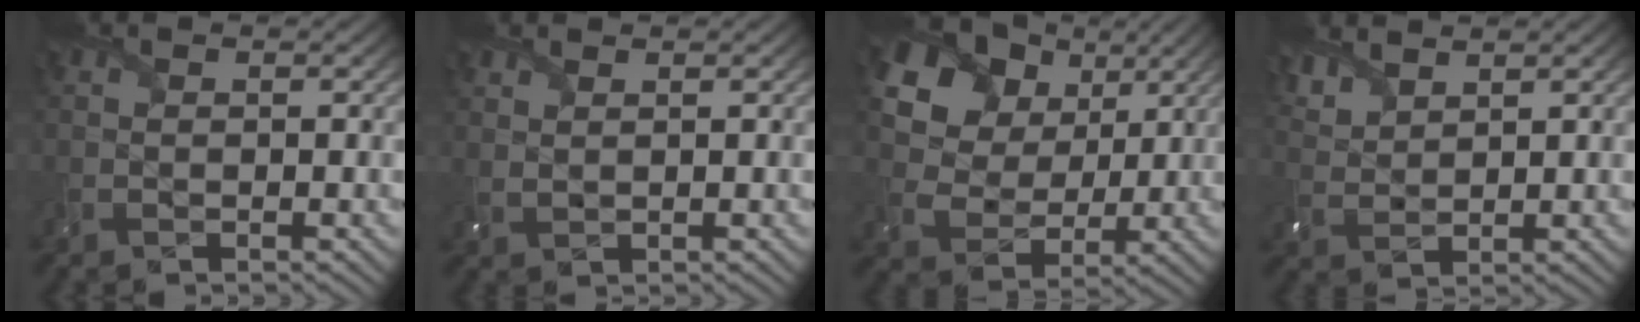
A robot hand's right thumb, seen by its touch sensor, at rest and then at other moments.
{"total": 1.5, "force": [1.3, 0.4, 0.7], "torque": [-0.023, 0.003, 0.032]}
{"total": 17.3, "force": [8.8, 12.2, 8.6], "torque": [-0.222, 0.036, 0.189]}
{"total": 4.5, "force": [3.7, 1.7, 2.0], "torque": [-0.062, 0.008, 0.080]}